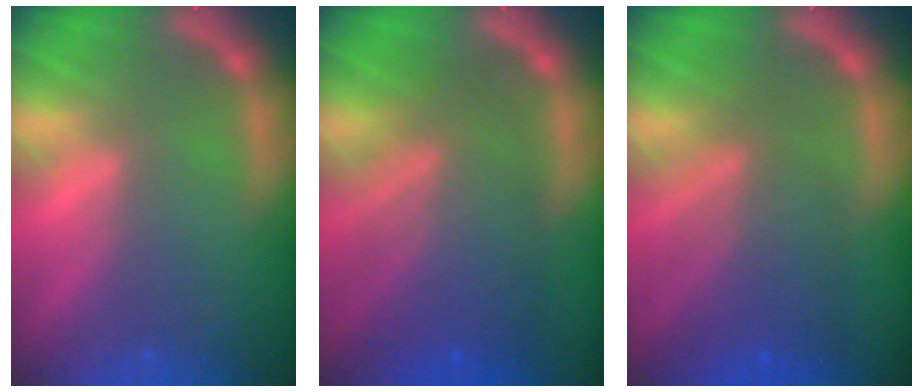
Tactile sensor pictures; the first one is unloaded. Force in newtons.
{"total": 8.5}
{"total": 6.5}